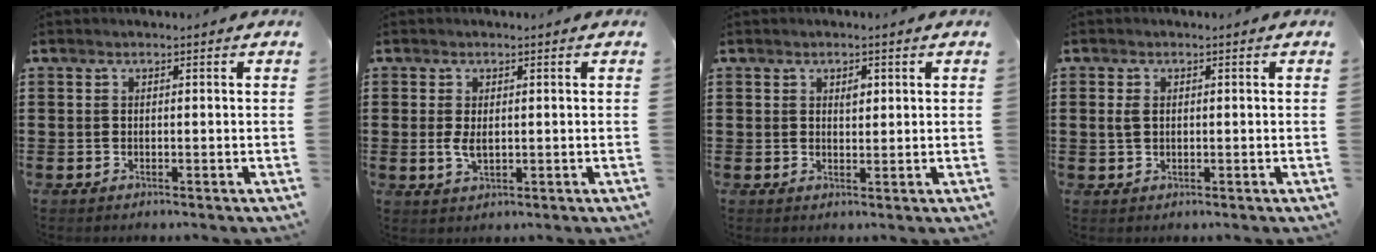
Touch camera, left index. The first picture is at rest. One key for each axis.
{"total": 2.7, "fx": 0.0, "fy": 1.4, "fz": 2.3, "tx": -0.062, "ty": -0.002, "tz": -0.006}
{"total": 1.7, "fx": 0.9, "fy": 0.9, "fz": 1.1, "tx": -0.007, "ty": -0.001, "tz": 0.011}
{"total": 1.9, "fx": 0.3, "fy": 1.2, "fz": 1.4, "tx": -0.040, "ty": 0.004, "tz": 0.001}